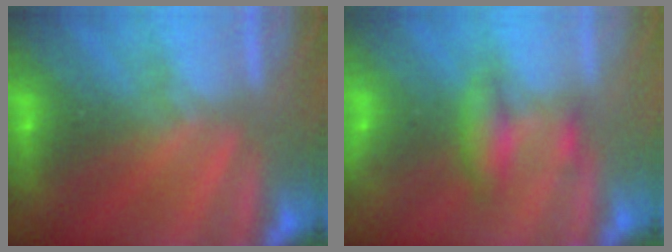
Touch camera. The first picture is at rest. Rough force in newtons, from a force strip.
{"total": 2.0}